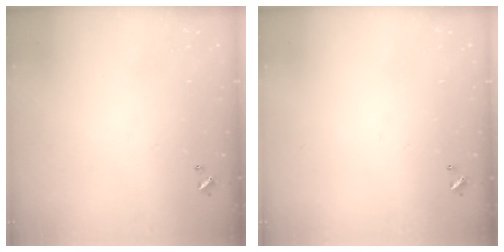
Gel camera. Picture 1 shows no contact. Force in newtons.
{"total": 0.0}